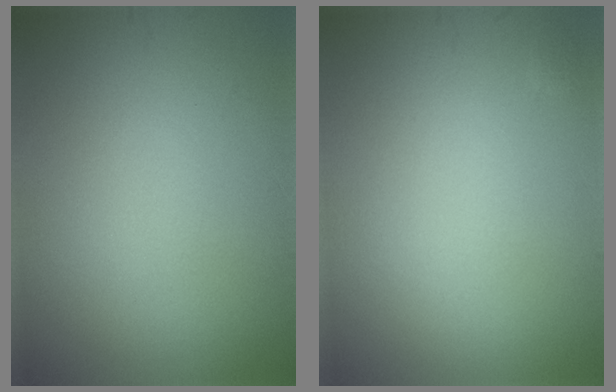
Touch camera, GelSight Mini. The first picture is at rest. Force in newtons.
{"total": 0.0}